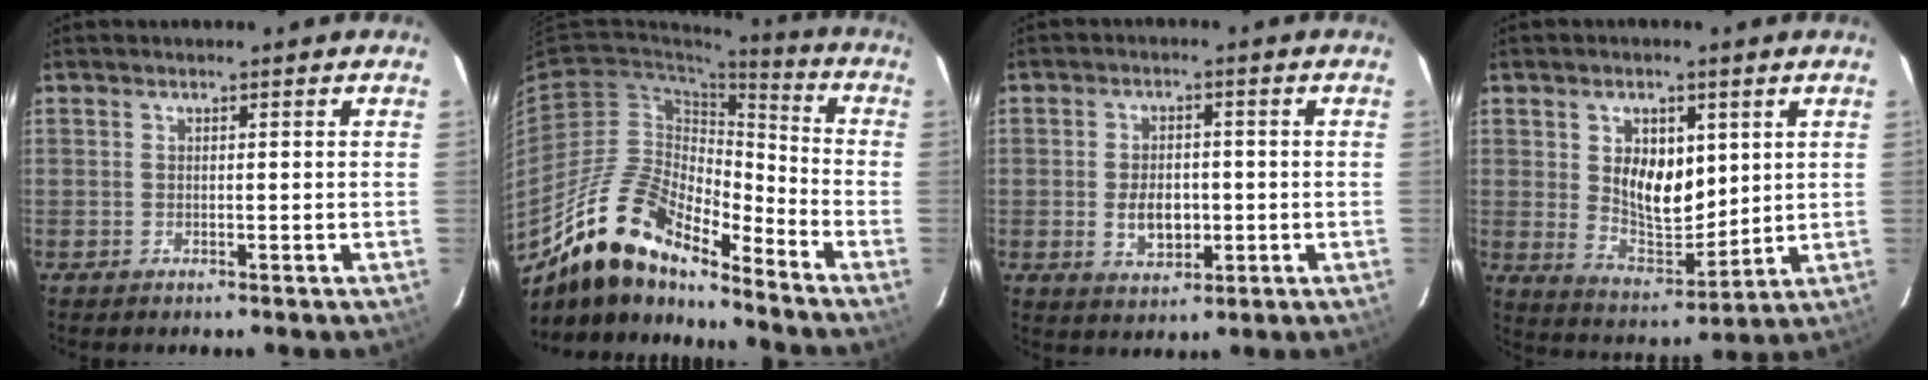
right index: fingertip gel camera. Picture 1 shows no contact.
{"total": 17.7, "force": [-14.4, 5.2, 8.9], "torque": [-0.157, -0.002, -0.274]}
{"total": 6.4, "force": [-1.1, 4.1, 4.8], "torque": [-0.092, -0.003, -0.012]}
{"total": 10.4, "force": [2.6, 6.5, 7.6], "torque": [-0.131, -0.006, 0.062]}